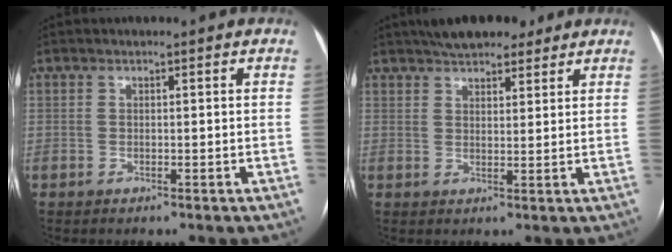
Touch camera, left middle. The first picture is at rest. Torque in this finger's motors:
{"motor_torque": [0.24, -0.23, 0.05, 0.06]}